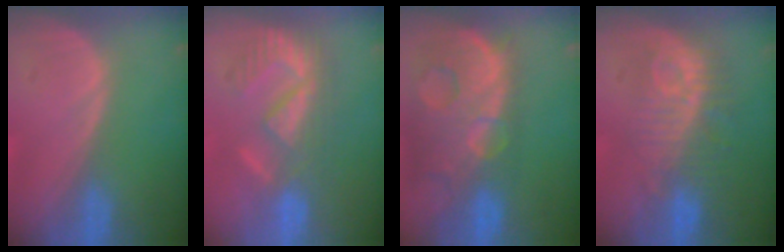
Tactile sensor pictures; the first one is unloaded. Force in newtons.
{"total": 8.8, "press": 7.9, "slide": 3.9}
{"total": 13.9, "press": 11.3, "slide": 8.1}
{"total": 9.7, "press": 8.8, "slide": 4.0}